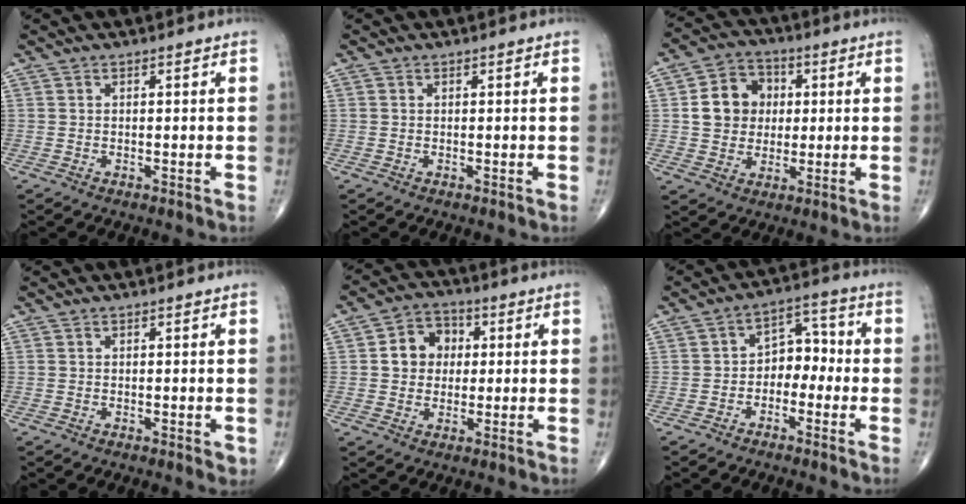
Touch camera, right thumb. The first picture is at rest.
{"total": 0.0}
{"total": 10.2, "force": [1.3, 8.7, 5.2], "torque": [-0.056, 0.009, 0.017]}
{"total": 1.1, "force": [-0.1, 0.6, 0.9], "torque": [-0.009, -0.003, 0.000]}
{"total": 7.8, "force": [1.1, 6.6, 4.0], "torque": [-0.032, 0.011, 0.009]}
{"total": 6.6, "force": [-1.8, 4.7, 4.2], "torque": [-0.032, 0.041, -0.043]}